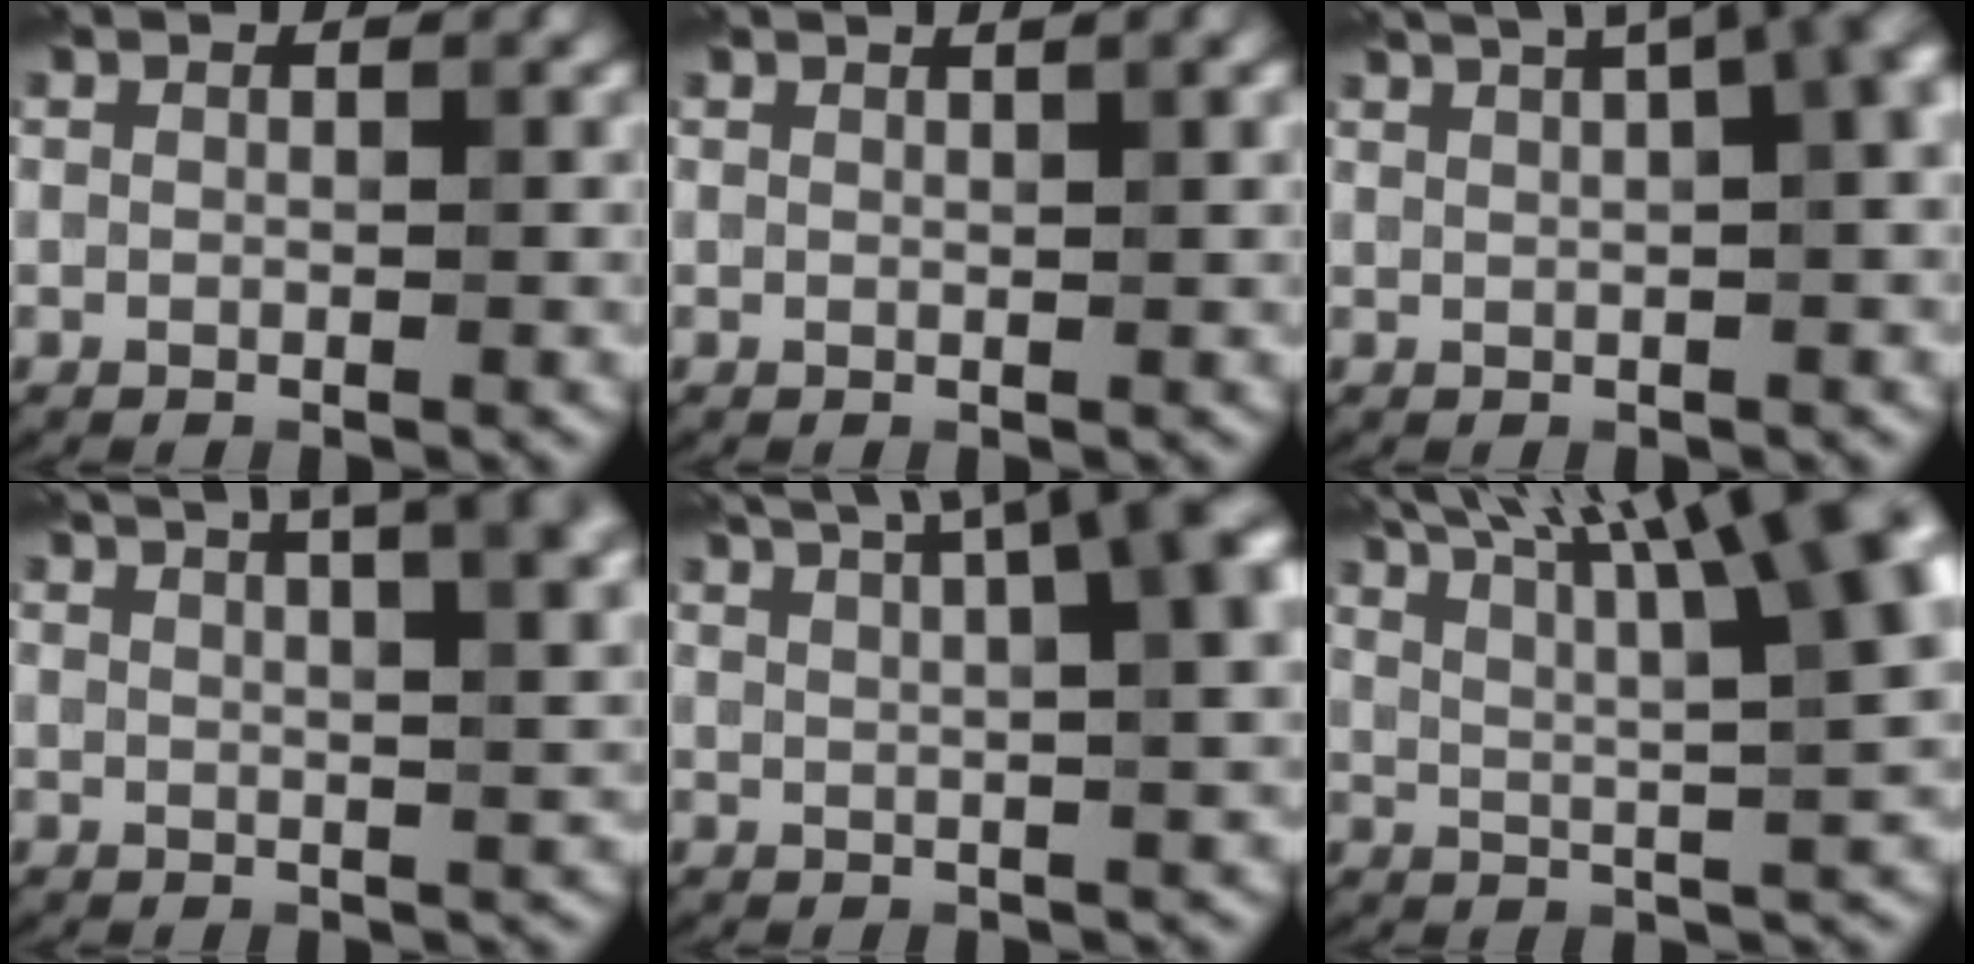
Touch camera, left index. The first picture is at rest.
{"total": 1.9, "force": [1.1, 0.4, 1.5], "torque": [-0.013, 0.001, 0.011]}
{"total": 17.5, "force": [8.3, 8.6, 12.7], "torque": [-0.090, 0.085, 0.076]}
{"total": 12.3, "force": [7.1, 4.8, 8.9], "torque": [-0.084, 0.062, 0.069]}
{"total": 16.4, "force": [8.4, 6.5, 12.4], "torque": [-0.140, 0.079, 0.089]}
{"total": 15.1, "force": [8.0, 4.2, 12.0], "torque": [-0.158, 0.040, 0.103]}